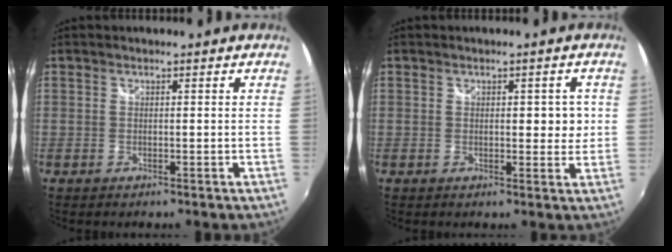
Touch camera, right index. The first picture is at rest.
{"total": 3.1, "force": [0.3, 2.0, 2.3], "torque": [-0.023, 0.005, 0.005]}